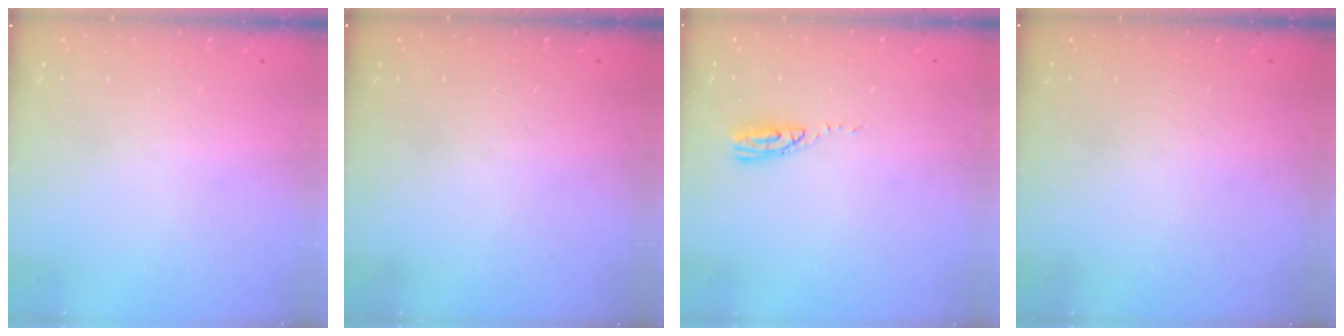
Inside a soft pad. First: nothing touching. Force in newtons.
{"total": 0.0}
{"total": 6.5, "press": 6.5, "slide": 0.5}
{"total": 0.0}